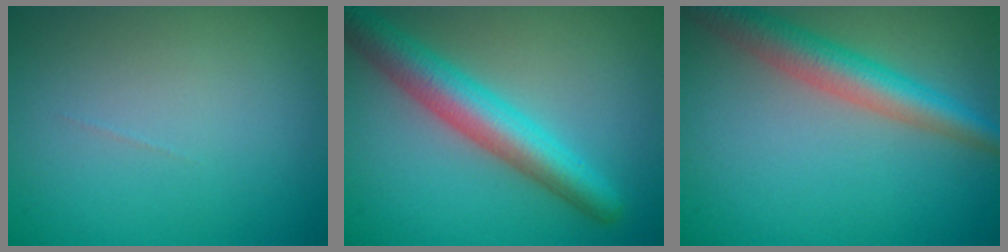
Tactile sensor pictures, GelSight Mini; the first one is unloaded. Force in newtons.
{"total": 5.6, "press": 5.6, "slide": 0.1}
{"total": 5.2, "press": 5.2, "slide": 0.2}